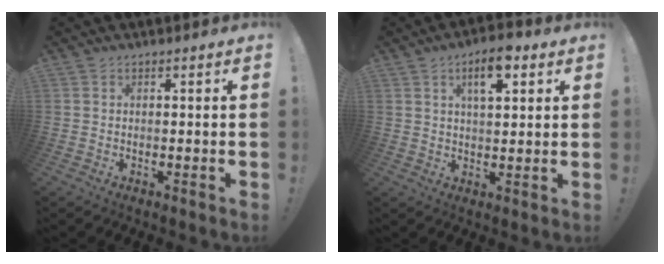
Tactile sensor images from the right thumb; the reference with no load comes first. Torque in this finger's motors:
{"motor_torque": [0.55, 1.76, 0.54, -0.08, 0.01]}